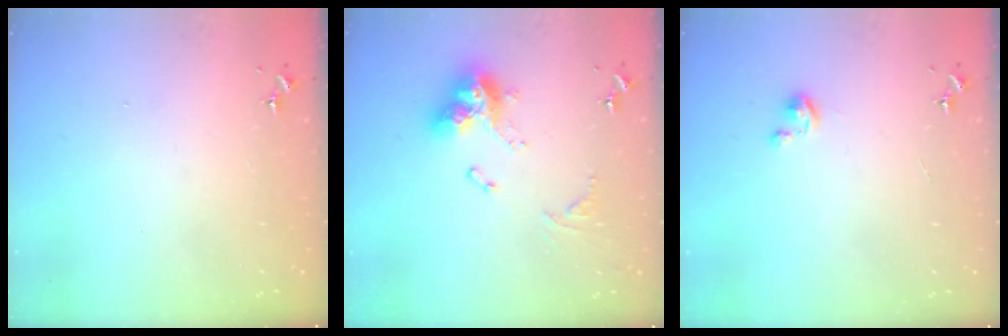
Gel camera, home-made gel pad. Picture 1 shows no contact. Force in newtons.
{"total": 14.6, "press": 14.6, "slide": 1.1}
{"total": 2.3, "press": 2.2, "slide": 0.2}